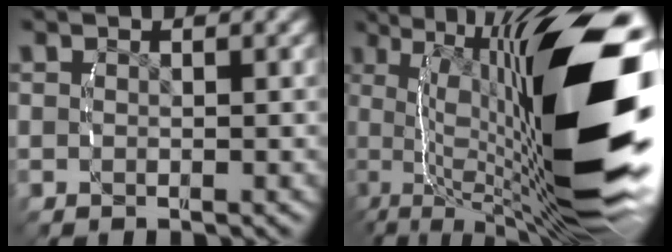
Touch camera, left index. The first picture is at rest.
{"total": 18.4, "force": [-0.1, 8.1, 16.5], "torque": [-0.226, 0.001, 0.003]}